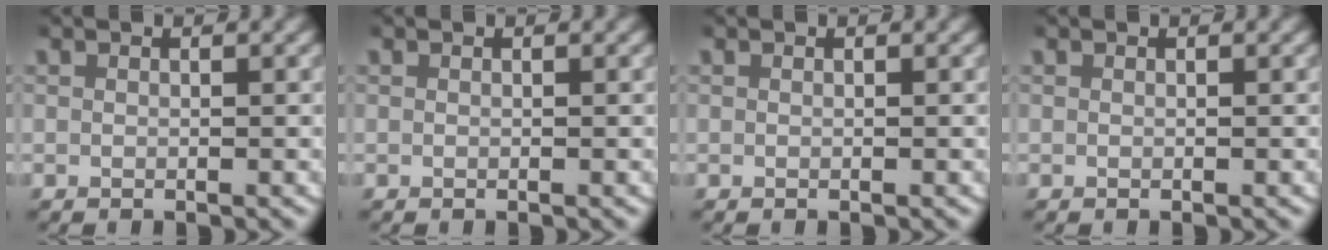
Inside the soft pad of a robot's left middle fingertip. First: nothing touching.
{"total": 0.0}
{"total": 0.0}
{"total": 0.0}